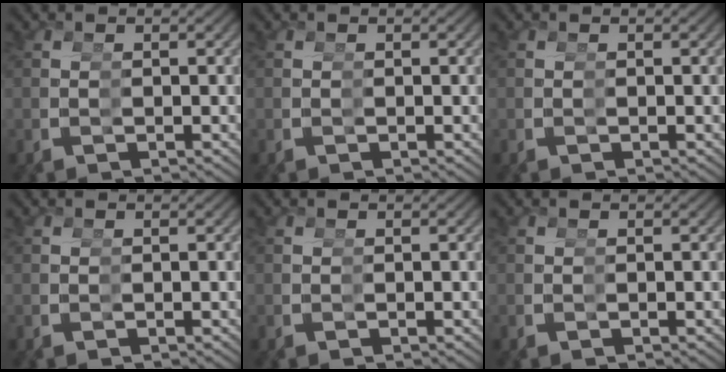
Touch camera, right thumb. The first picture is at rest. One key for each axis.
{"total": 0.0}
{"total": 0.0}
{"total": 0.0}
{"total": 0.0}
{"total": 0.0}